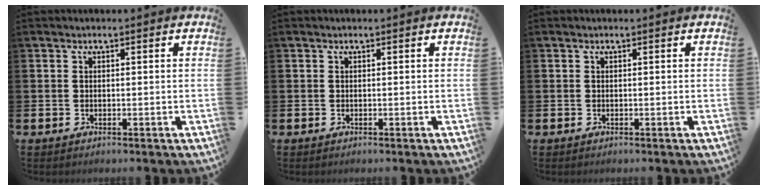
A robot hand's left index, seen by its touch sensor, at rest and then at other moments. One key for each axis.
{"total": 0.0}
{"total": 0.0}